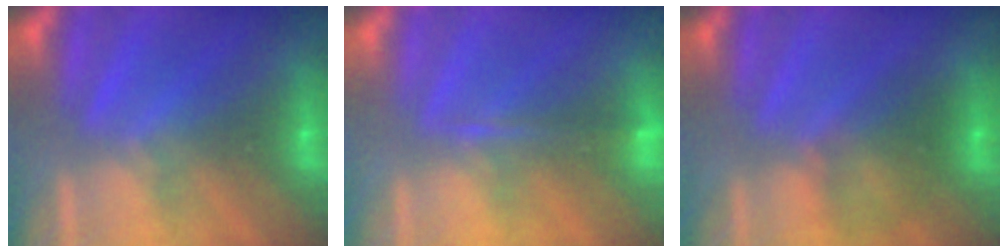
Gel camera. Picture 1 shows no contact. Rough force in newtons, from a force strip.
{"total": 1.6}
{"total": 2.9}